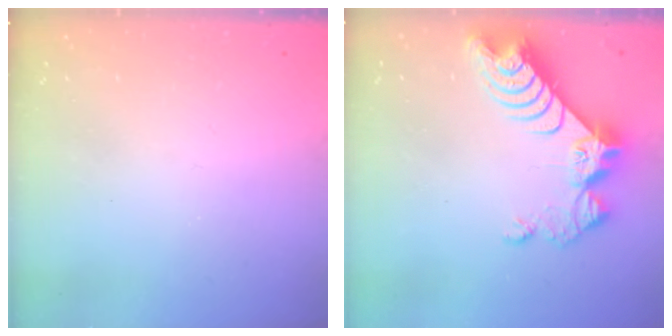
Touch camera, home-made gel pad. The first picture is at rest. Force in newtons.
{"total": 11.1, "press": 11.0, "slide": 1.0}